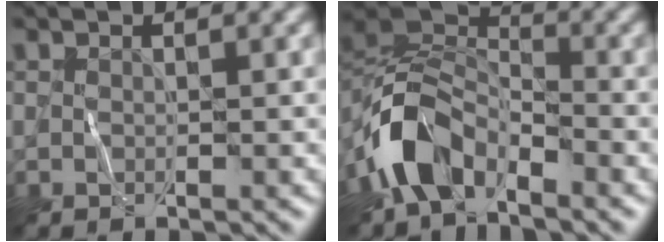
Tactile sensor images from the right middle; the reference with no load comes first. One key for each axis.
{"total": 6.4, "fx": -4.1, "fy": 3.5, "fz": 3.5, "tx": -0.059, "ty": 0.002, "tz": -0.093}